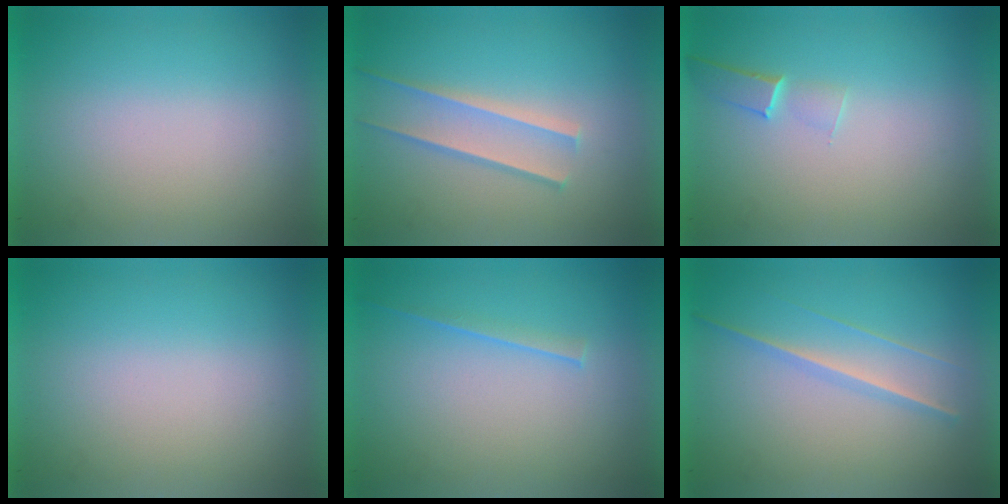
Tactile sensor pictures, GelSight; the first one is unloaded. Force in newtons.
{"total": 1.6}
{"total": 1.0}
{"total": 0.0}
{"total": 1.7}
{"total": 1.3}